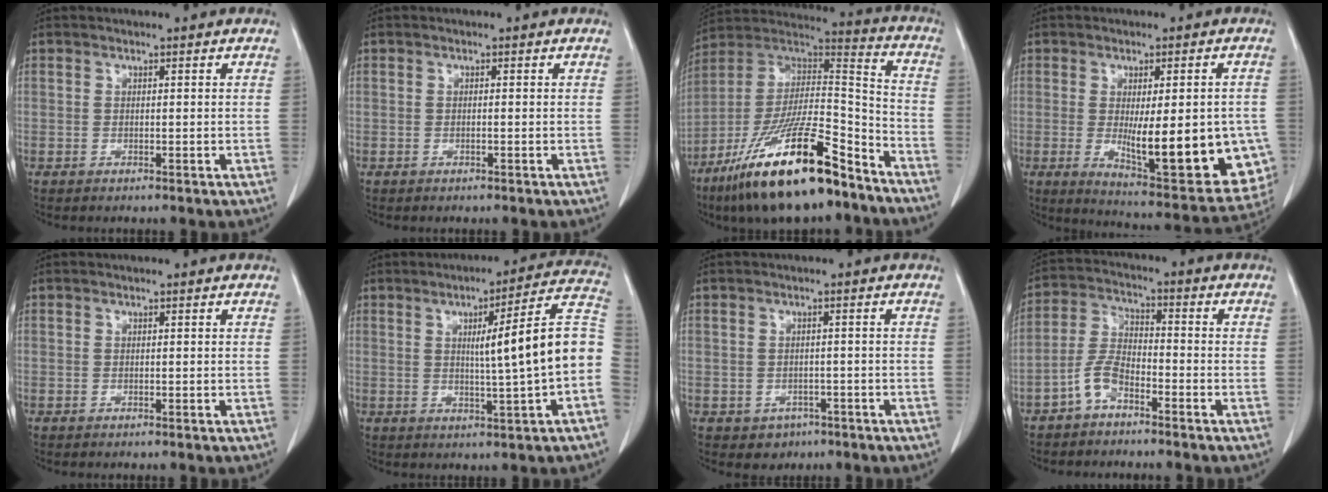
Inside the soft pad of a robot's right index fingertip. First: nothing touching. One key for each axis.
{"total": 0.0}
{"total": 24.5, "fx": -16.4, "fy": 4.7, "fz": 17.6, "tx": -0.307, "ty": -0.010, "tz": -0.284}
{"total": 19.1, "fx": -3.4, "fy": 5.2, "fz": 18.0, "tx": -0.183, "ty": -0.017, "tz": -0.020}
{"total": 0.0}
{"total": 13.7, "fx": -0.3, "fy": -0.5, "fz": 13.7, "tx": -0.177, "ty": 0.021, "tz": -0.009}
{"total": 2.8, "fx": -1.5, "fy": 2.3, "fz": 0.6, "tx": -0.005, "ty": 0.008, "tz": -0.013}
{"total": 5.5, "fx": -3.6, "fy": 2.3, "fz": 3.5, "tx": -0.083, "ty": 0.014, "tz": -0.076}